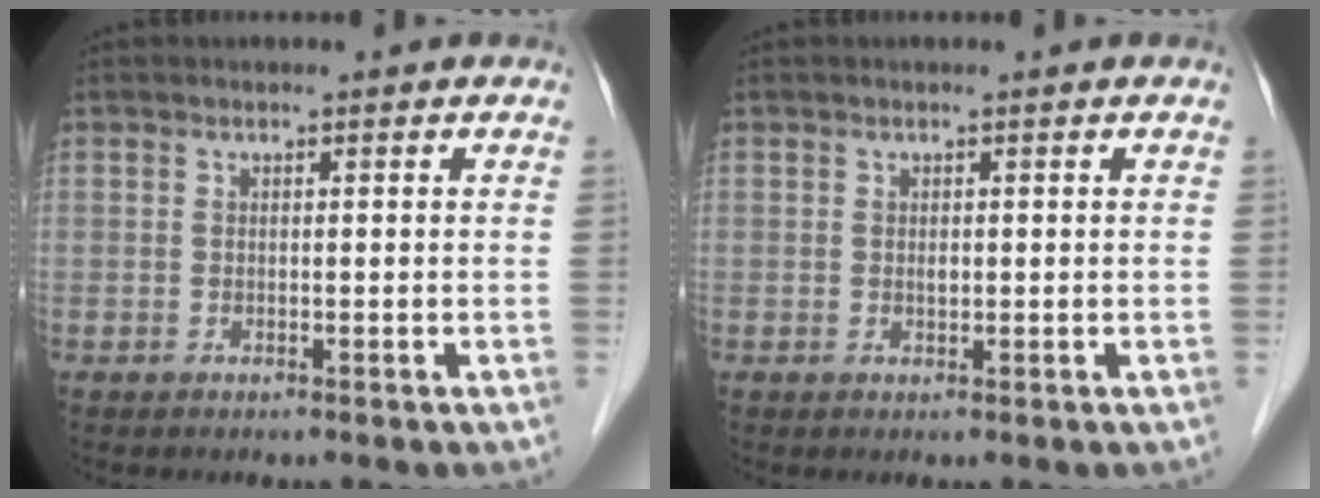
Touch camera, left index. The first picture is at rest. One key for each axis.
{"total": 0.6, "fx": 0.1, "fy": 0.3, "fz": 0.5, "tx": -0.009, "ty": 0.001, "tz": 0.002}